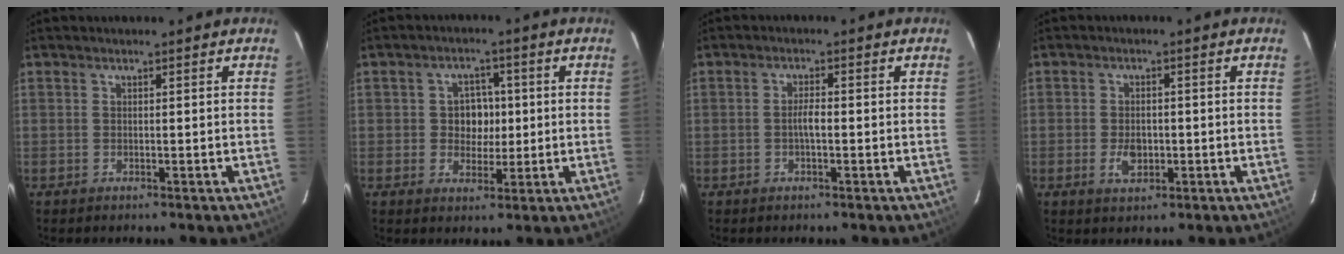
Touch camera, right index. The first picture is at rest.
{"total": 5.3, "force": [0.1, 4.6, 2.5], "torque": [-0.042, 0.013, 0.005]}
{"total": 2.3, "force": [-0.5, 0.5, 2.2], "torque": [-0.042, 0.004, -0.010]}
{"total": 4.0, "force": [-1.0, 2.5, 3.0], "torque": [-0.057, -0.002, -0.013]}